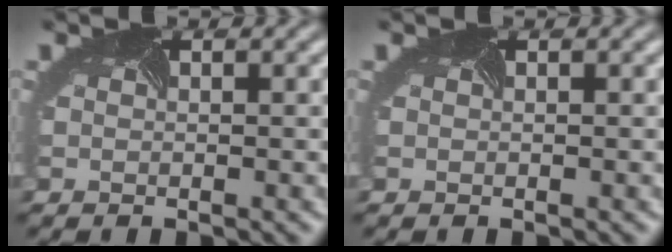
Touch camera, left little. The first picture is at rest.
{"total": 0.0}